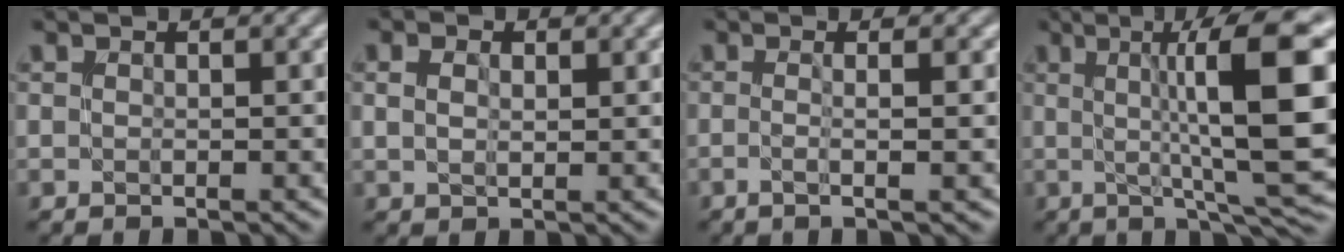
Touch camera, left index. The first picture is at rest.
{"total": 2.6, "force": [1.0, 1.7, 1.7], "torque": [-0.033, 0.007, 0.009]}
{"total": 3.8, "force": [0.3, 1.5, 3.5], "torque": [-0.034, 0.002, -0.021]}
{"total": 13.4, "force": [2.0, 2.4, 13.0], "torque": [-0.178, 0.009, 0.032]}